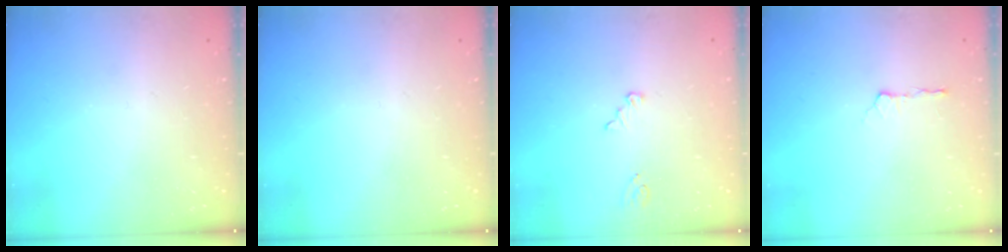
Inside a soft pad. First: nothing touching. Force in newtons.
{"total": 0.0}
{"total": 2.6, "press": 2.5, "slide": 0.3}
{"total": 2.9, "press": 2.4, "slide": 1.6}